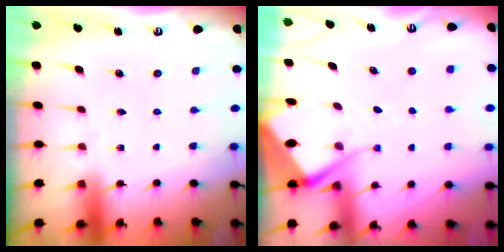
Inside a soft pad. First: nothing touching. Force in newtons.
{"total": 7.4, "press": 7.4, "slide": 0.6}